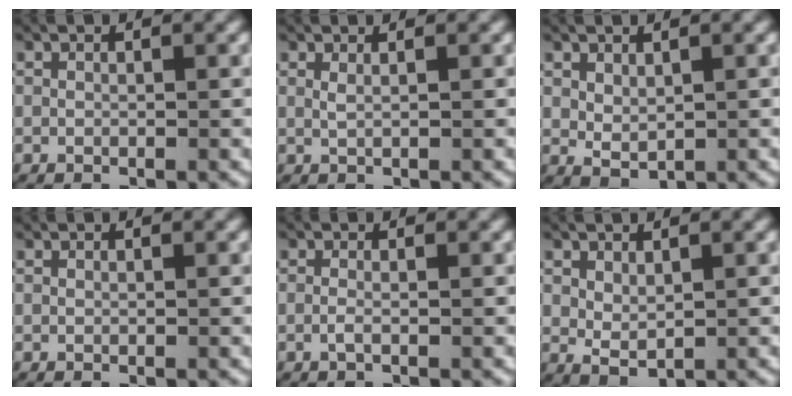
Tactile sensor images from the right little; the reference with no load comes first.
{"total": 0.8, "force": [0.5, -0.1, 0.6], "torque": [-0.020, -0.004, 0.012]}
{"total": 1.6, "force": [0.7, 1.0, 1.1], "torque": [-0.024, -0.009, 0.023]}
{"total": 0.0}
{"total": 0.9, "force": [-0.4, -0.1, 0.7], "torque": [-0.022, -0.006, -0.008]}
{"total": 1.8, "force": [0.5, 1.1, 1.4], "torque": [-0.033, -0.011, 0.021]}